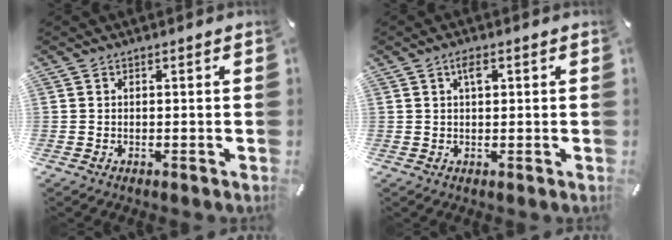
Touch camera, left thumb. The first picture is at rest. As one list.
[{"total": 2.6, "force": [0.9, 1.2, 2.1], "torque": [-0.036, 0.003, 0.012]}]